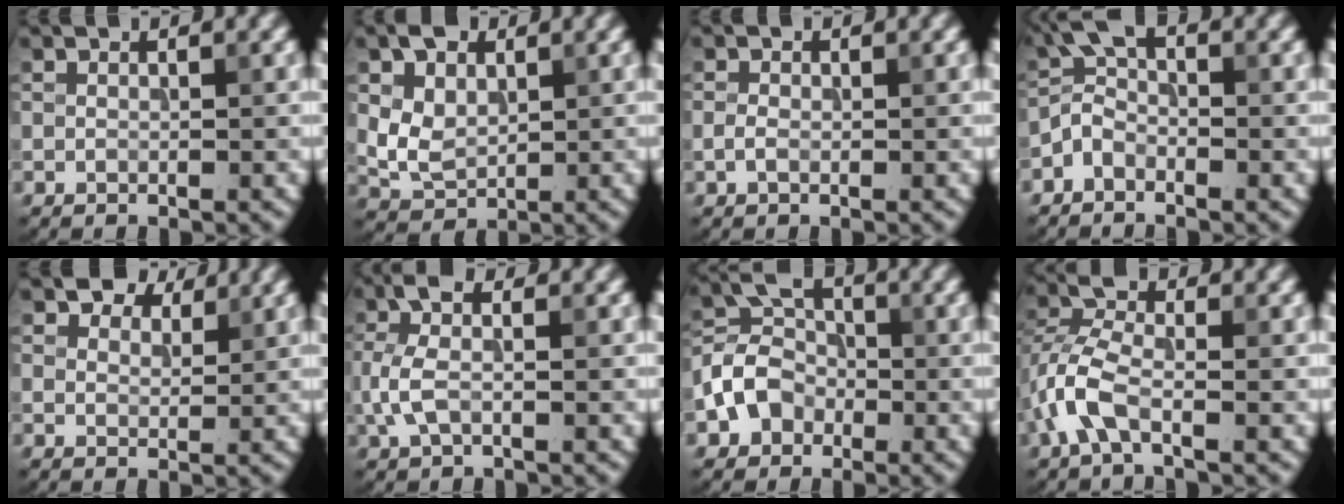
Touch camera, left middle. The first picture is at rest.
{"total": 4.3, "force": [1.3, 3.1, 2.7], "torque": [-0.057, 0.000, 0.021]}
{"total": 1.1, "force": [-0.3, 0.7, 0.7], "torque": [-0.018, 0.001, -0.009]}
{"total": 2.5, "force": [-1.6, 1.2, 1.5], "torque": [-0.030, 0.012, -0.044]}
{"total": 4.2, "force": [3.3, 2.0, 1.6], "torque": [-0.033, -0.010, 0.056]}
{"total": 3.5, "force": [-0.2, 1.7, 3.1], "torque": [-0.081, 0.009, -0.013]}
{"total": 4.3, "force": [-1.9, 3.4, 1.9], "torque": [-0.032, 0.008, -0.047]}
{"total": 4.3, "force": [-1.8, 1.9, 3.4], "torque": [-0.083, 0.008, -0.046]}